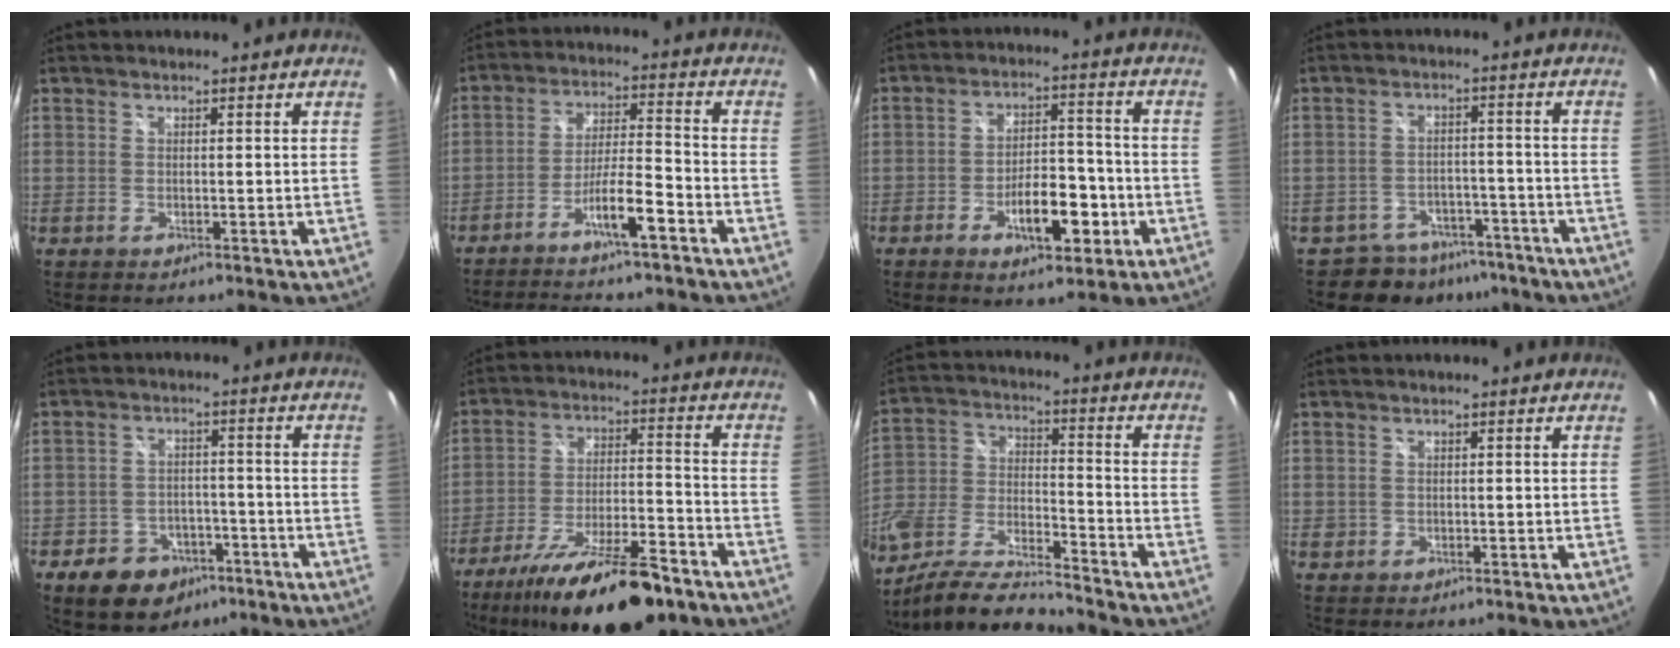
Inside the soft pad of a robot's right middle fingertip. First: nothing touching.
{"total": 10.1, "force": [-7.8, 0.3, 6.4], "torque": [-0.132, 0.007, -0.131]}
{"total": 9.9, "force": [-4.3, 4.3, 7.8], "torque": [-0.136, 0.014, -0.056]}
{"total": 8.4, "force": [-6.7, 4.8, 1.6], "torque": [-0.035, 0.015, -0.091]}
{"total": 10.4, "force": [-6.3, 7.2, 4.2], "torque": [-0.103, 0.016, -0.078]}
{"total": 20.2, "force": [-15.0, 5.3, 12.5], "torque": [-0.224, -0.028, -0.234]}
{"total": 15.3, "force": [-11.3, 4.7, 9.1], "torque": [-0.197, -0.024, -0.216]}
{"total": 1.3, "force": [-0.1, 1.3, 0.3], "torque": [-0.003, -0.002, -0.003]}